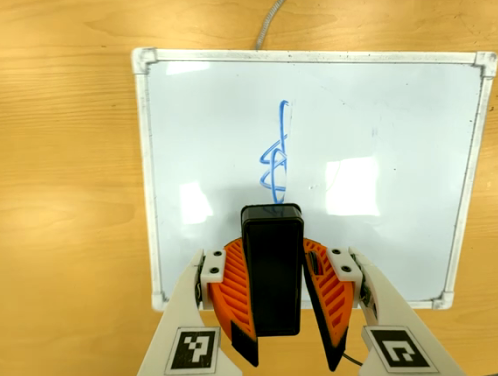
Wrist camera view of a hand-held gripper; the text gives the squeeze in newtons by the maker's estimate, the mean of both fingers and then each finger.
{"total": 9.3, "left": 8.9, "right": 9.6}